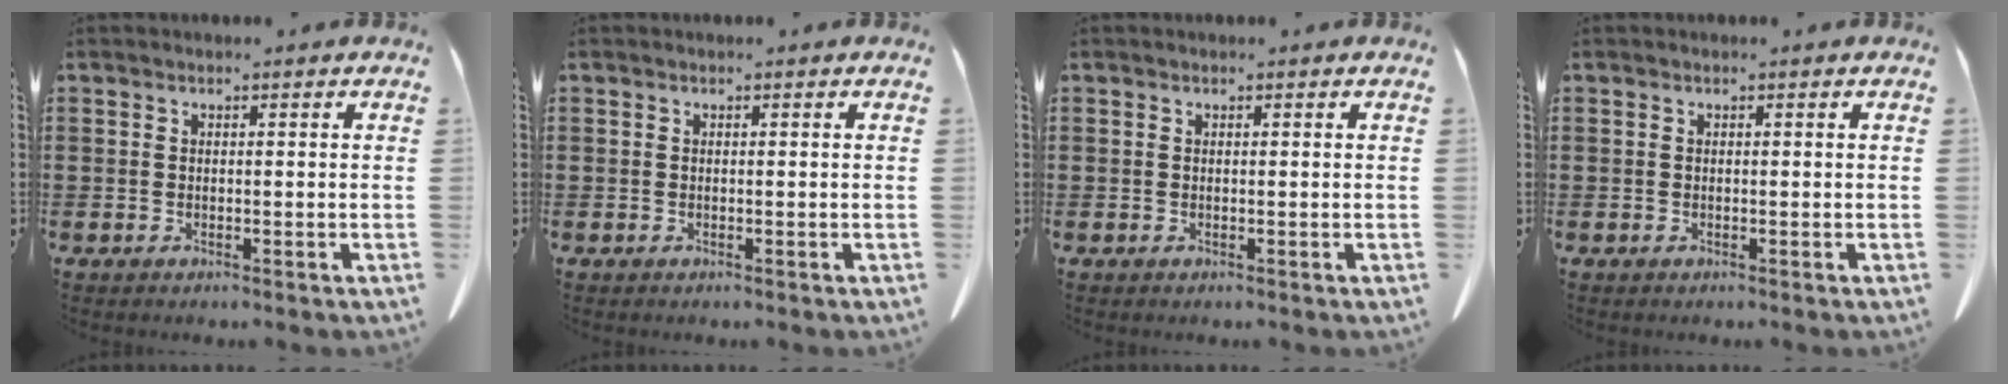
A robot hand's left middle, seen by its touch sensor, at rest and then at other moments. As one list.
[{"total": 0.0}, {"total": 0.0}, {"total": 0.0}]